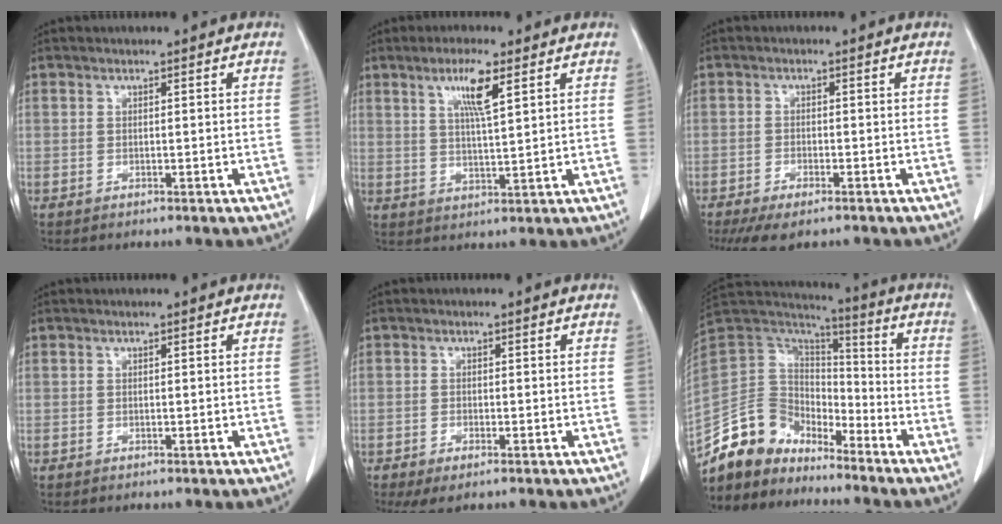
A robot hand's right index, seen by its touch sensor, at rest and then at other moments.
{"total": 6.3, "force": [3.1, 0.3, 5.5], "torque": [-0.102, -0.001, 0.056]}
{"total": 6.4, "force": [-4.8, 2.1, 3.7], "torque": [-0.056, -0.011, -0.077]}
{"total": 0.0}
{"total": 2.9, "force": [-1.6, 1.0, 2.3], "torque": [-0.041, -0.004, -0.022]}
{"total": 11.7, "force": [-9.9, 6.1, 1.6], "torque": [-0.032, 0.061, -0.193]}